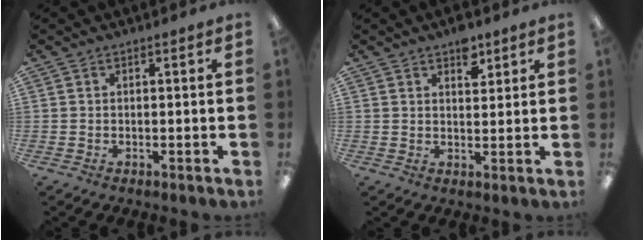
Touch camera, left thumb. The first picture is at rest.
{"total": 4.9, "force": [3.4, 2.4, 2.6], "torque": [-0.016, -0.020, 0.054]}